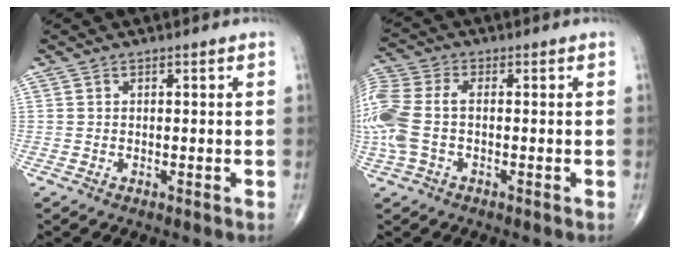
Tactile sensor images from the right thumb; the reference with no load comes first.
{"total": 12.4, "force": [-1.0, 7.4, 9.9], "torque": [-0.275, 0.021, -0.018]}